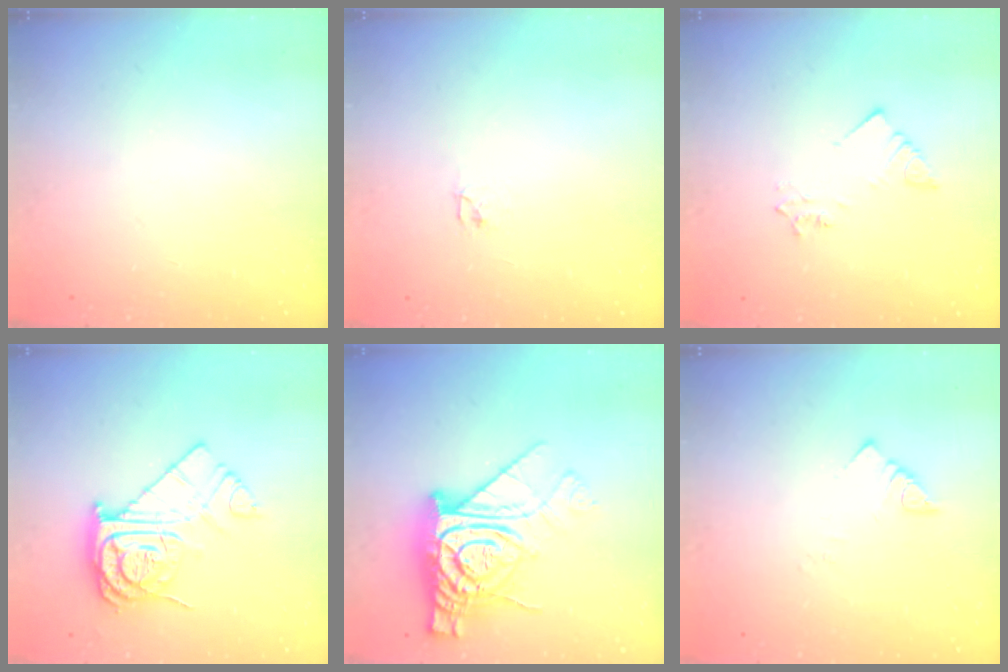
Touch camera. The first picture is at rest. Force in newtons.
{"total": 2.1, "press": 2.1, "slide": 0.3}
{"total": 2.3, "press": 2.3, "slide": 0.3}
{"total": 14.3, "press": 14.2, "slide": 1.6}
{"total": 19.7, "press": 19.6, "slide": 2.0}
{"total": 3.3, "press": 3.2, "slide": 0.6}